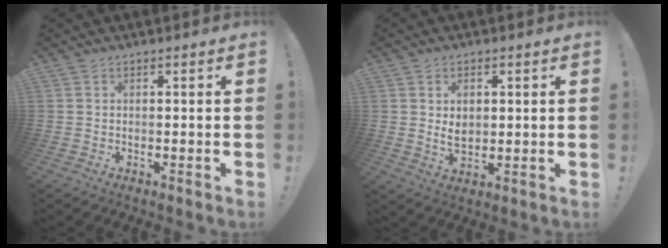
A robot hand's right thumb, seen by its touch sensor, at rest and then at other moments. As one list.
[{"total": 4.9, "force": [1.4, 3.2, 3.5], "torque": [-0.042, -0.006, 0.022]}]